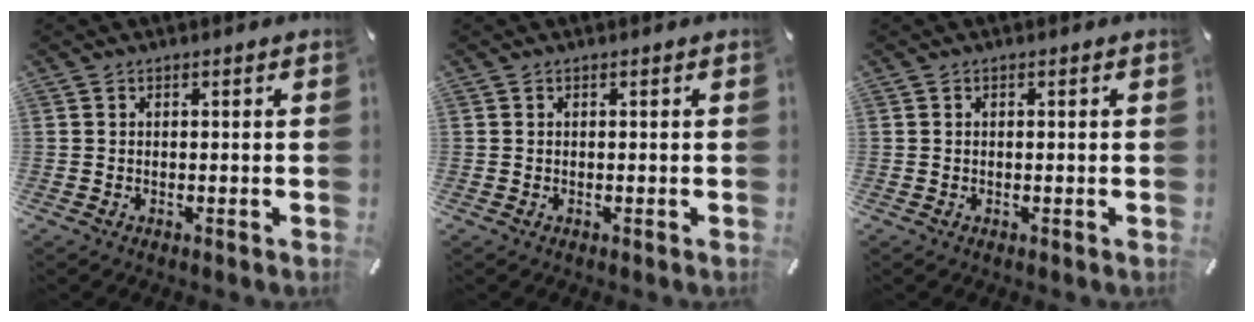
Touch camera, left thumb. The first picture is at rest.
{"total": 0.0}
{"total": 0.0}